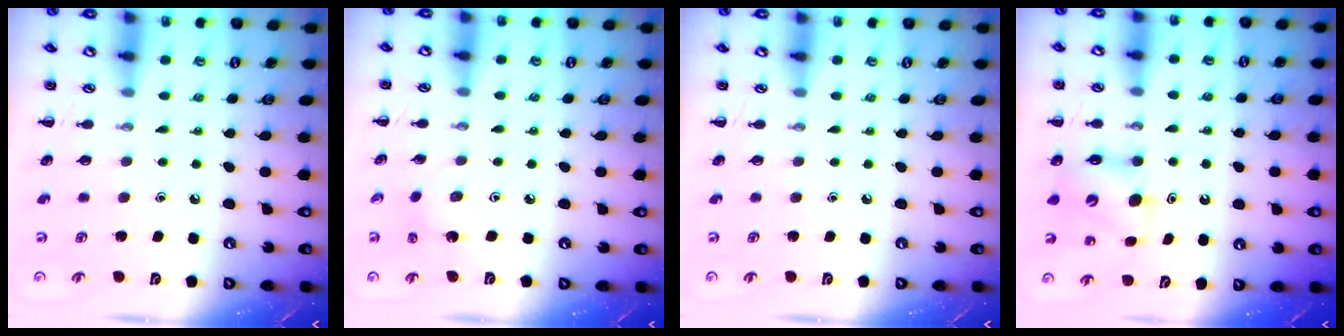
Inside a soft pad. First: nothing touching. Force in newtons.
{"total": 2.7, "press": 2.5, "slide": 0.9}
{"total": 0.0}
{"total": 6.9, "press": 6.9, "slide": 0.4}